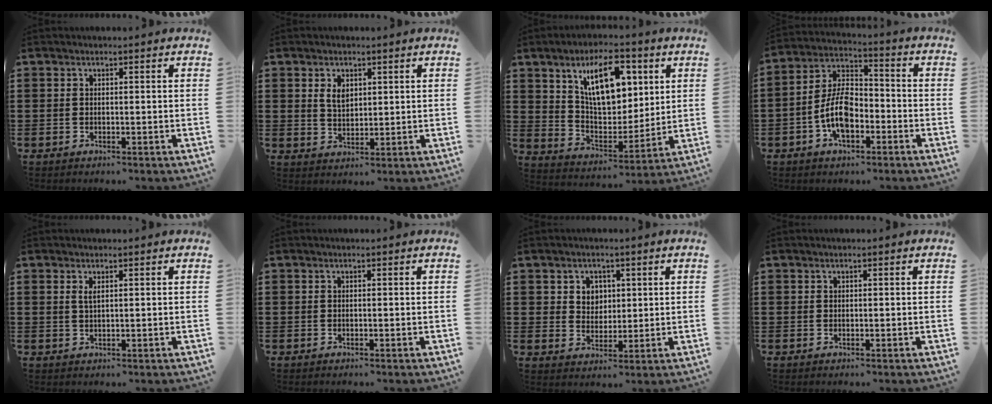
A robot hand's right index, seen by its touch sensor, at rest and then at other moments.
{"total": 3.1, "force": [1.3, 1.9, 2.0], "torque": [-0.038, 0.003, 0.021]}
{"total": 12.4, "force": [5.4, 6.3, 9.1], "torque": [-0.164, 0.002, 0.094]}
{"total": 8.5, "force": [-3.1, 4.6, 6.4], "torque": [-0.149, 0.005, -0.064]}
{"total": 1.3, "force": [0.6, 0.4, 1.1], "torque": [-0.024, 0.003, 0.009]}
{"total": 0.0}
{"total": 3.6, "force": [1.5, 3.2, 0.7], "torque": [-0.021, 0.010, 0.024]}
{"total": 0.0}